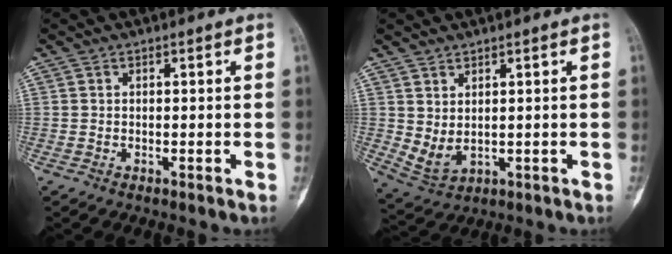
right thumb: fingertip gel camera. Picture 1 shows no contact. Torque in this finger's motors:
{"motor_torque": [0.01, 1.07, 0.52, 0.06, 0.00]}